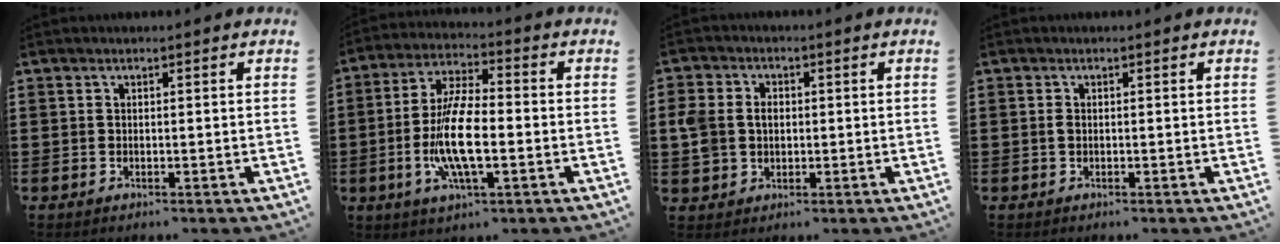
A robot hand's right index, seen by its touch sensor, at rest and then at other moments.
{"total": 10.5, "force": [-2.2, 3.4, 9.7], "torque": [-0.209, -0.009, -0.046]}
{"total": 4.8, "force": [0.0, 4.1, 2.5], "torque": [-0.081, 0.007, -0.009]}
{"total": 0.9, "force": [-0.1, 0.5, 0.8], "torque": [-0.025, -0.003, -0.005]}